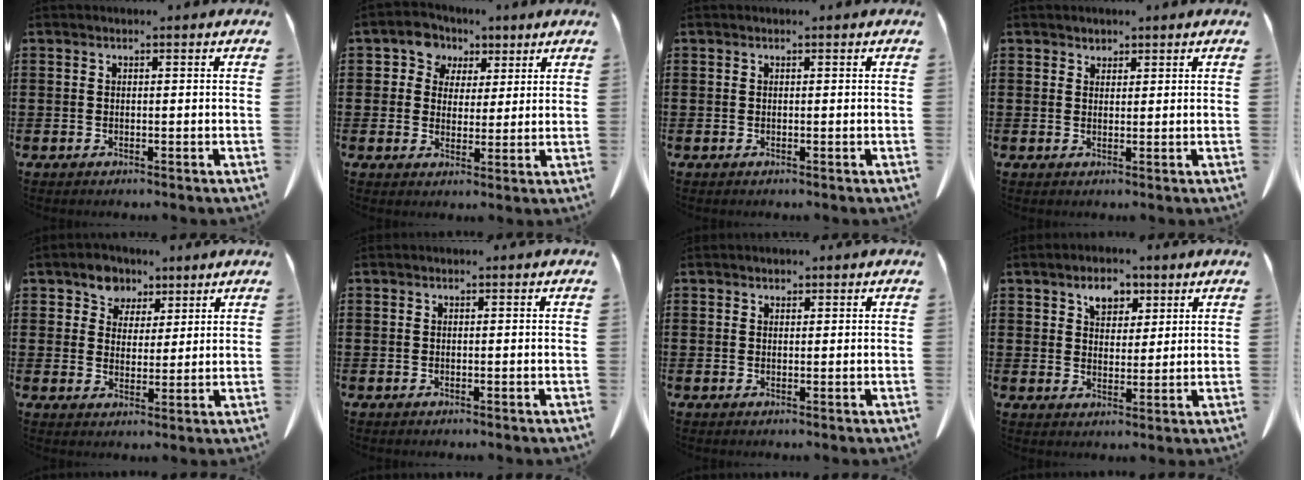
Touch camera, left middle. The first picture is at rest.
{"total": 5.5, "force": [2.9, 4.5, 1.0], "torque": [-0.049, 0.009, 0.051]}
{"total": 0.0}
{"total": 1.4, "force": [1.2, 0.6, 0.1], "torque": [-0.004, 0.002, 0.024]}
{"total": 5.1, "force": [3.6, 3.6, 0.6], "torque": [-0.038, -0.001, 0.064]}
{"total": 0.0}
{"total": 0.9, "force": [0.8, 0.5, 0.1], "torque": [-0.005, 0.002, 0.016]}
{"total": 4.7, "force": [3.0, 3.0, 2.1], "torque": [-0.031, 0.003, 0.049]}